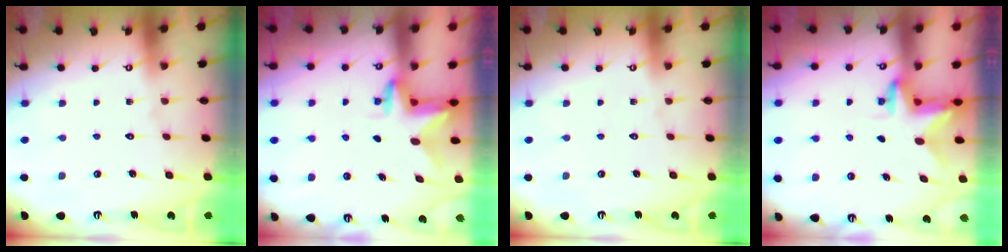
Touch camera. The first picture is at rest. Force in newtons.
{"total": 3.0, "press": 3.0, "slide": 0.3}
{"total": 0.0}
{"total": 3.0, "press": 3.0, "slide": 0.3}